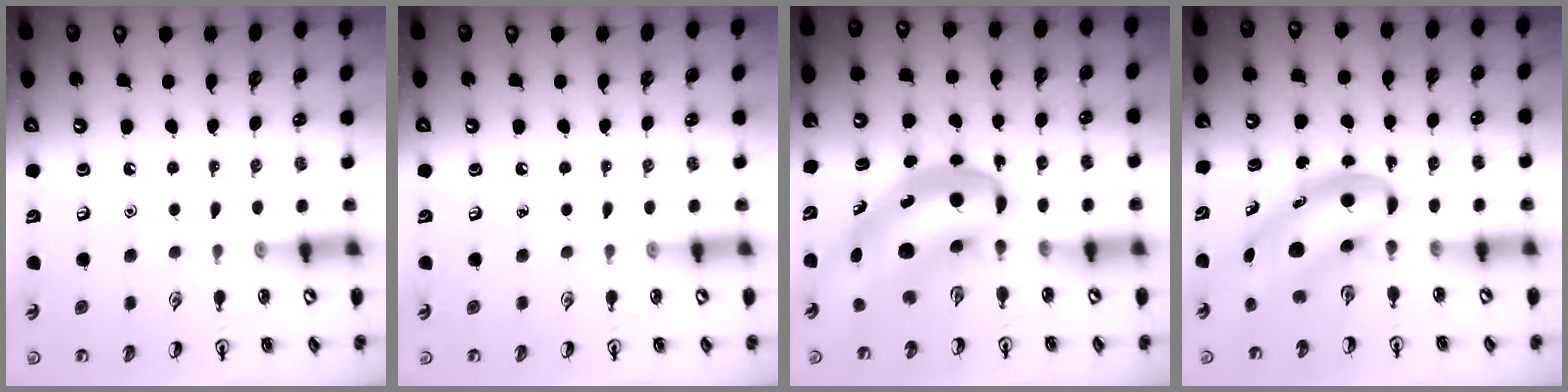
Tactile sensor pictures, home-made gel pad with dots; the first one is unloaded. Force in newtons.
{"total": 0.0}
{"total": 9.5, "press": 9.1, "slide": 2.5}
{"total": 5.3, "press": 5.2, "slide": 1.2}